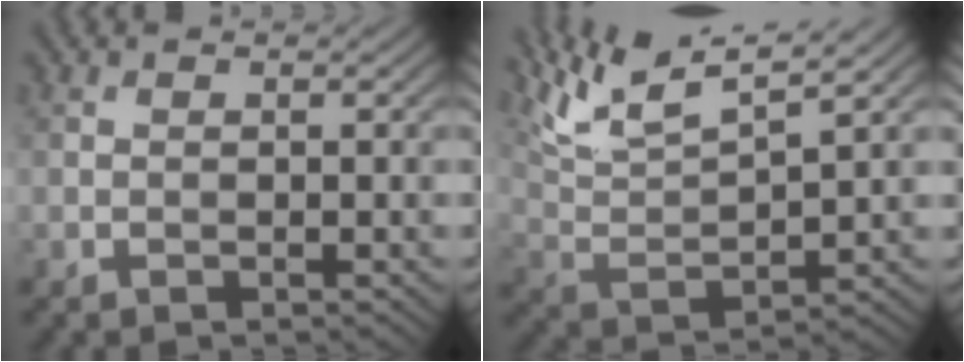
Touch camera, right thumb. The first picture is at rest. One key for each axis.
{"total": 10.7, "fx": 8.0, "fy": 2.2, "fz": 6.8, "tx": -0.156, "ty": 0.020, "tz": 0.153}